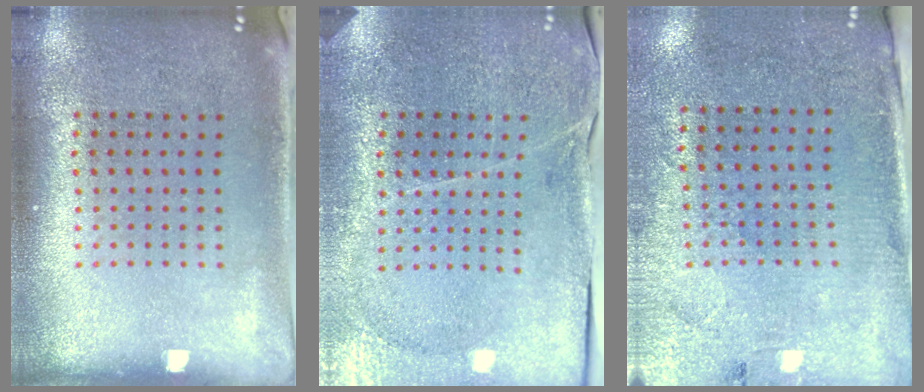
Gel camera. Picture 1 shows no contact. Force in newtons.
{"total": 3.3, "press": 3.2, "slide": 0.6}
{"total": 2.8, "press": 2.6, "slide": 1.2}